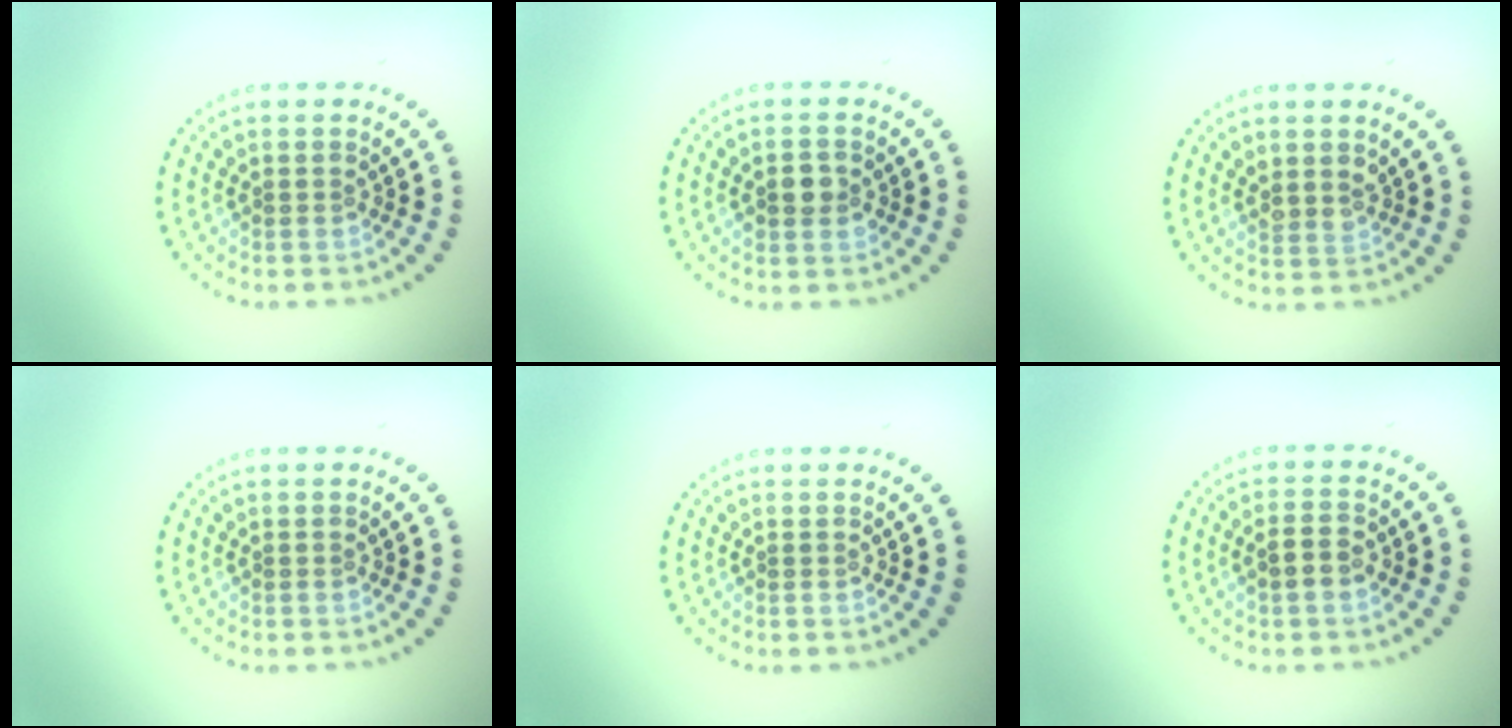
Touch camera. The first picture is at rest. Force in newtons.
{"total": 2.3, "press": 2.3, "slide": 0.3}
{"total": 1.7, "press": 1.5, "slide": 0.8}
{"total": 0.0}
{"total": 0.0}
{"total": 1.9, "press": 1.7, "slide": 0.6}